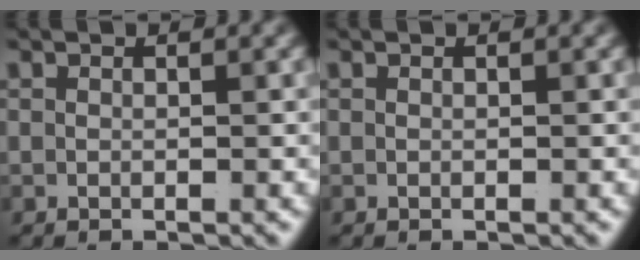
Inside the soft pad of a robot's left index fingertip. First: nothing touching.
{"total": 0.0}